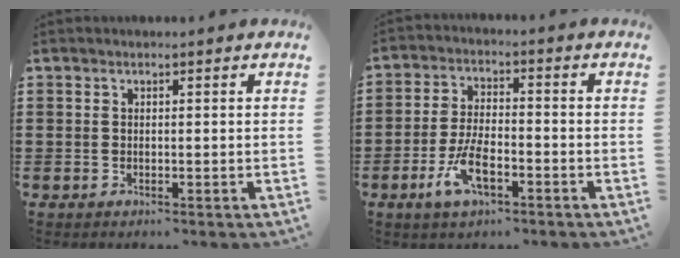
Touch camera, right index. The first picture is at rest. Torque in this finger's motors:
{"motor_torque": [1.75, 0.39, 0.27, 0.21]}